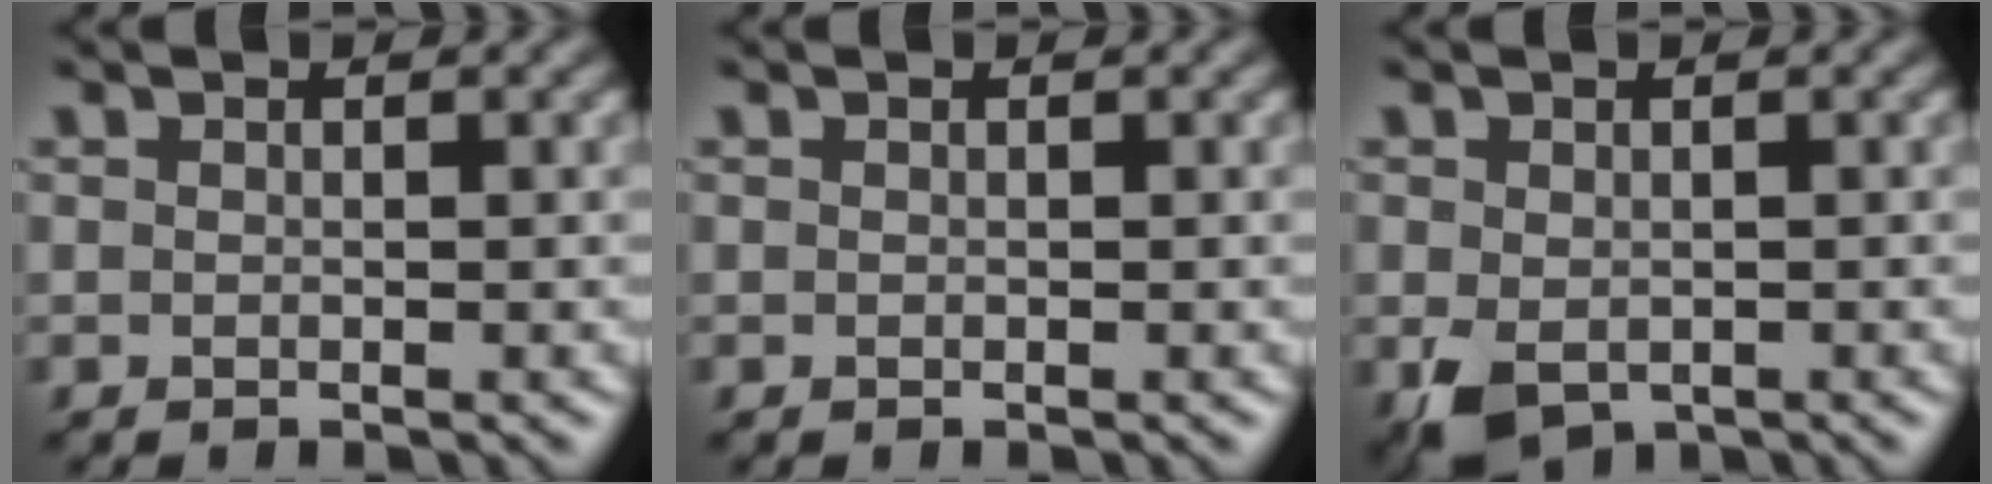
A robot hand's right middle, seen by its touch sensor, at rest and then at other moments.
{"total": 0.0}
{"total": 3.5, "force": [-1.5, 2.2, 2.2], "torque": [-0.053, -0.016, -0.026]}